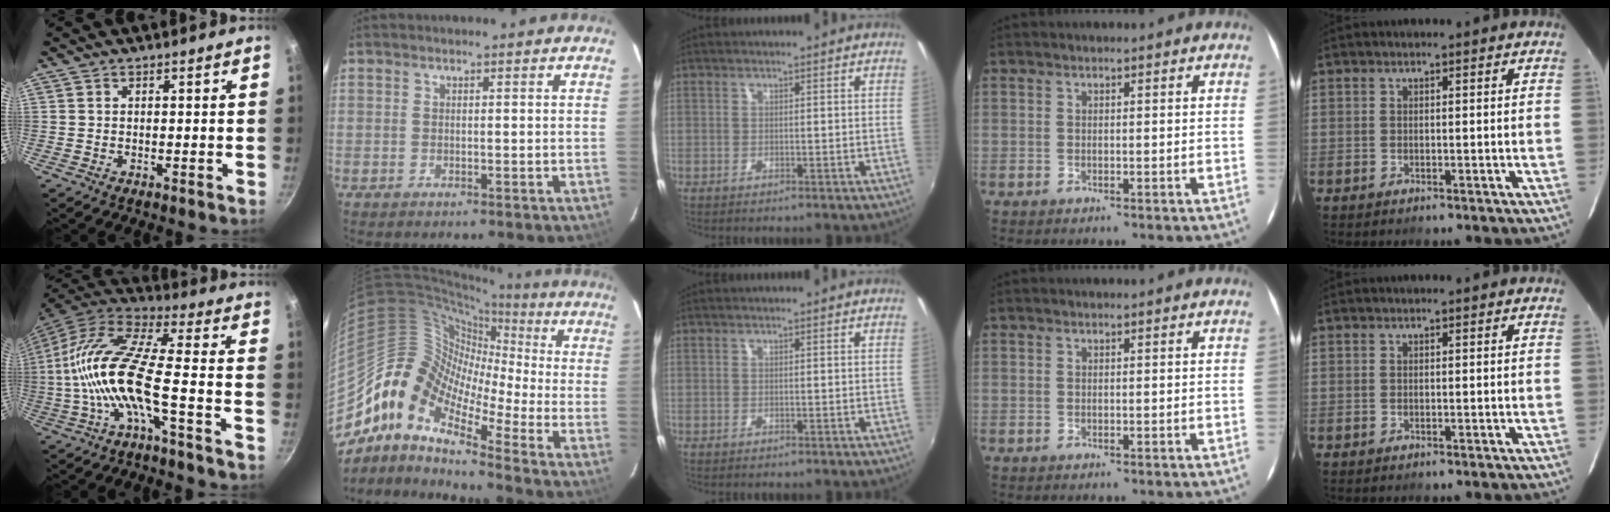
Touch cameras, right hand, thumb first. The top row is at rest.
{"thumb": {"total": 15.9, "force": [-4.0, 3.7, 14.9], "torque": [-0.301, 0.044, -0.088]}, "index": {"total": 11.9, "force": [-6.3, 6.1, 8.1], "torque": [-0.128, 0.014, -0.149]}}